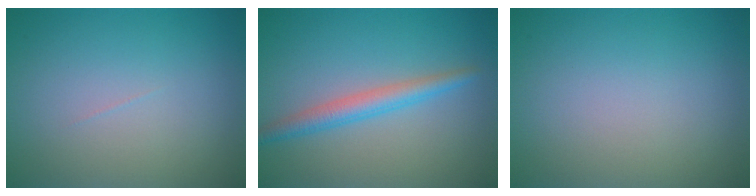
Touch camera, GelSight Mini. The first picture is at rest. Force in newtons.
{"total": 2.7, "press": 2.7, "slide": 0.1}
{"total": 0.0}